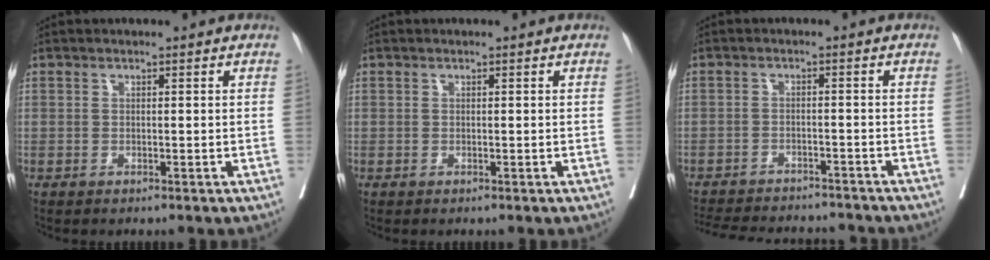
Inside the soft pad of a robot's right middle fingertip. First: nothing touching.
{"total": 0.0}
{"total": 15.7, "force": [-14.5, 3.3, 5.1], "torque": [-0.123, -0.012, -0.194]}